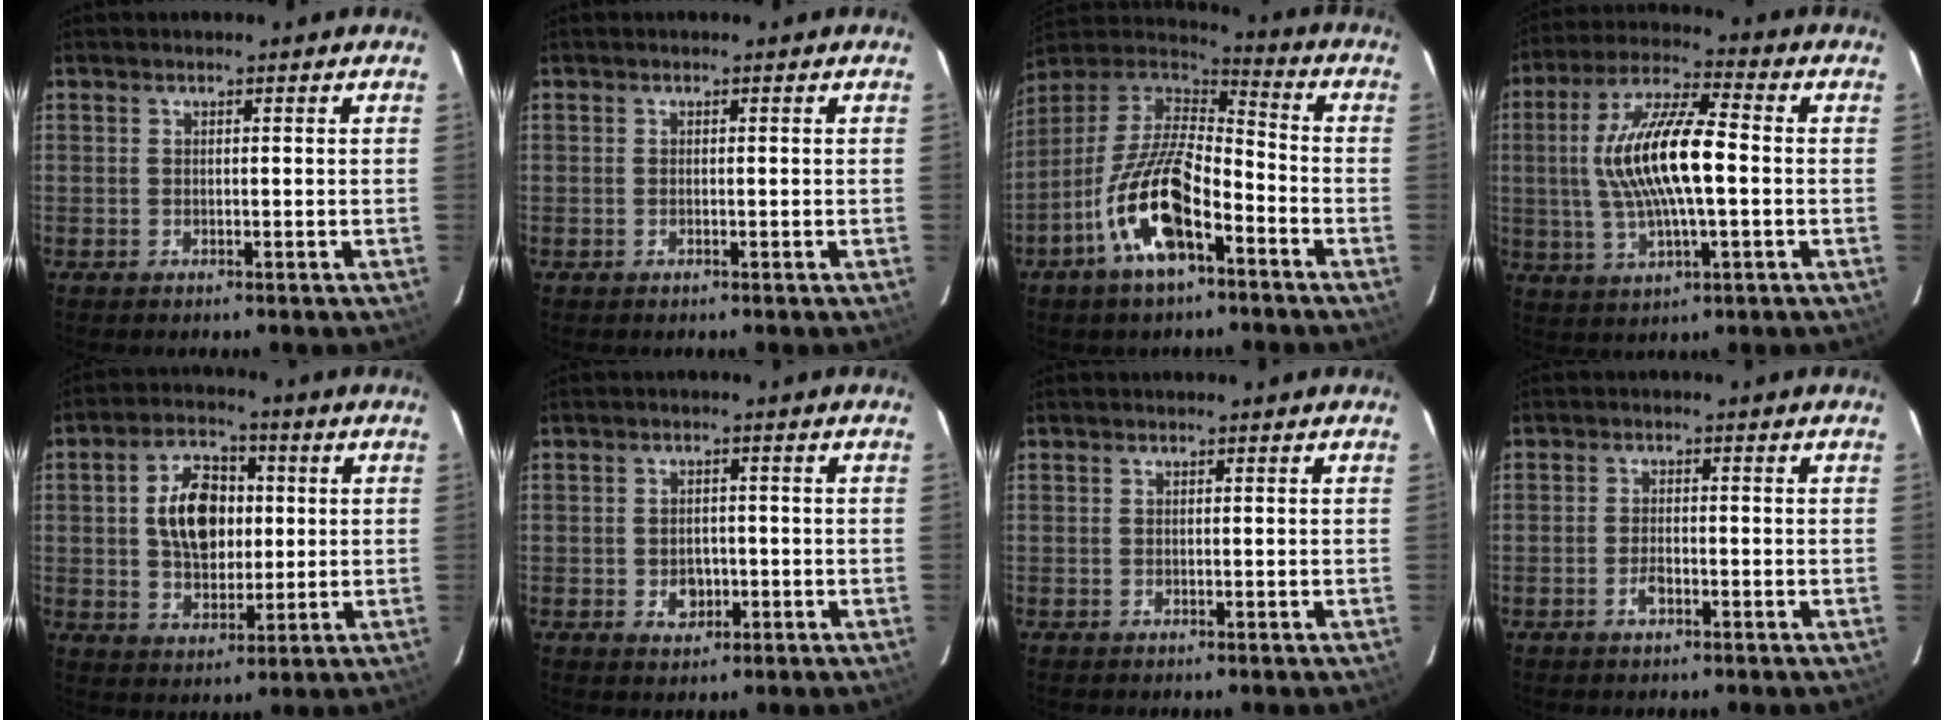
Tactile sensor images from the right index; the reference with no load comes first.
{"total": 0.0}
{"total": 17.3, "force": [-8.4, 6.5, 13.6], "torque": [-0.270, -0.016, -0.163]}
{"total": 15.1, "force": [-0.1, 3.9, 14.6], "torque": [-0.283, 0.012, -0.003]}
{"total": 11.2, "force": [1.3, 7.3, 8.3], "torque": [-0.150, 0.025, 0.029]}
{"total": 4.0, "force": [-1.2, 3.2, 2.0], "torque": [-0.037, 0.002, -0.011]}
{"total": 0.0}
{"total": 2.5, "force": [-1.4, 1.2, 1.7], "torque": [-0.037, 0.001, -0.027]}